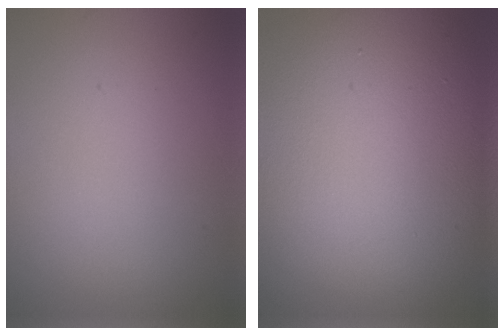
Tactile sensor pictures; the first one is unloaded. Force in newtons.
{"total": 16.6, "press": 16.6, "slide": 0.9}